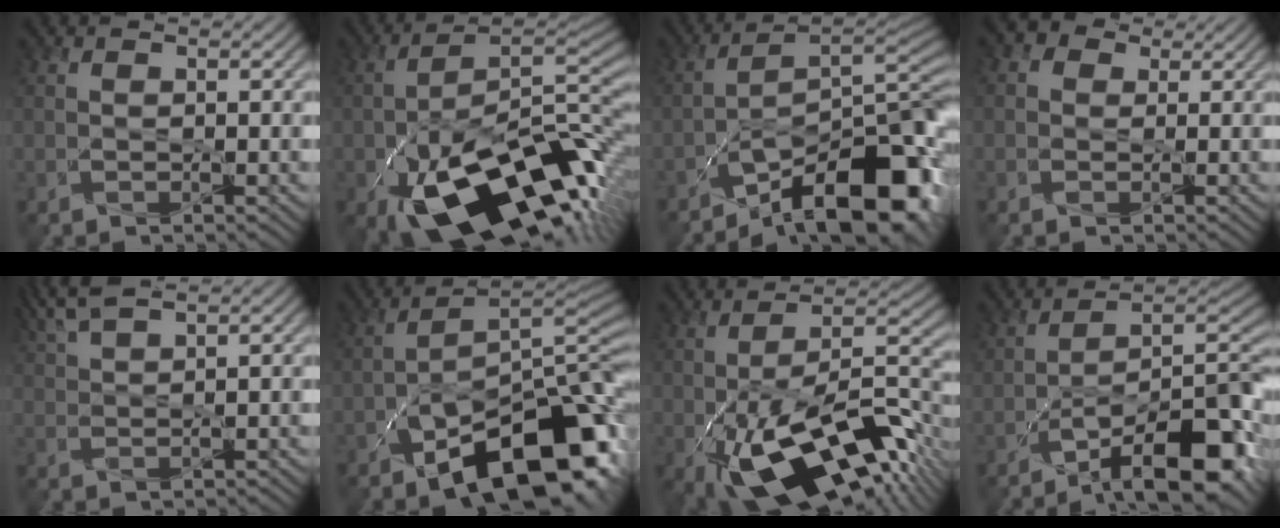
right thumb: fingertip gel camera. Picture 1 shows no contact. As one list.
[{"total": 19.8, "force": [-8.5, 9.4, 15.1], "torque": [-0.243, -0.032, -0.139]}, {"total": 15.0, "force": [-9.6, 5.3, 10.3], "torque": [-0.144, -0.005, -0.162]}, {"total": 2.5, "force": [0.4, 2.3, 0.9], "torque": [-0.009, 0.001, -0.003]}, {"total": 4.9, "force": [3.8, 0.9, 3.0], "torque": [-0.072, 0.020, 0.073]}, {"total": 15.4, "force": [-8.2, 7.1, 10.9], "torque": [-0.151, -0.018, -0.142]}, {"total": 18.5, "force": [-6.8, 7.7, 15.4], "torque": [-0.257, -0.004, -0.120]}, {"total": 15.9, "force": [-9.0, 6.3, 11.5], "torque": [-0.151, -0.006, -0.144]}]